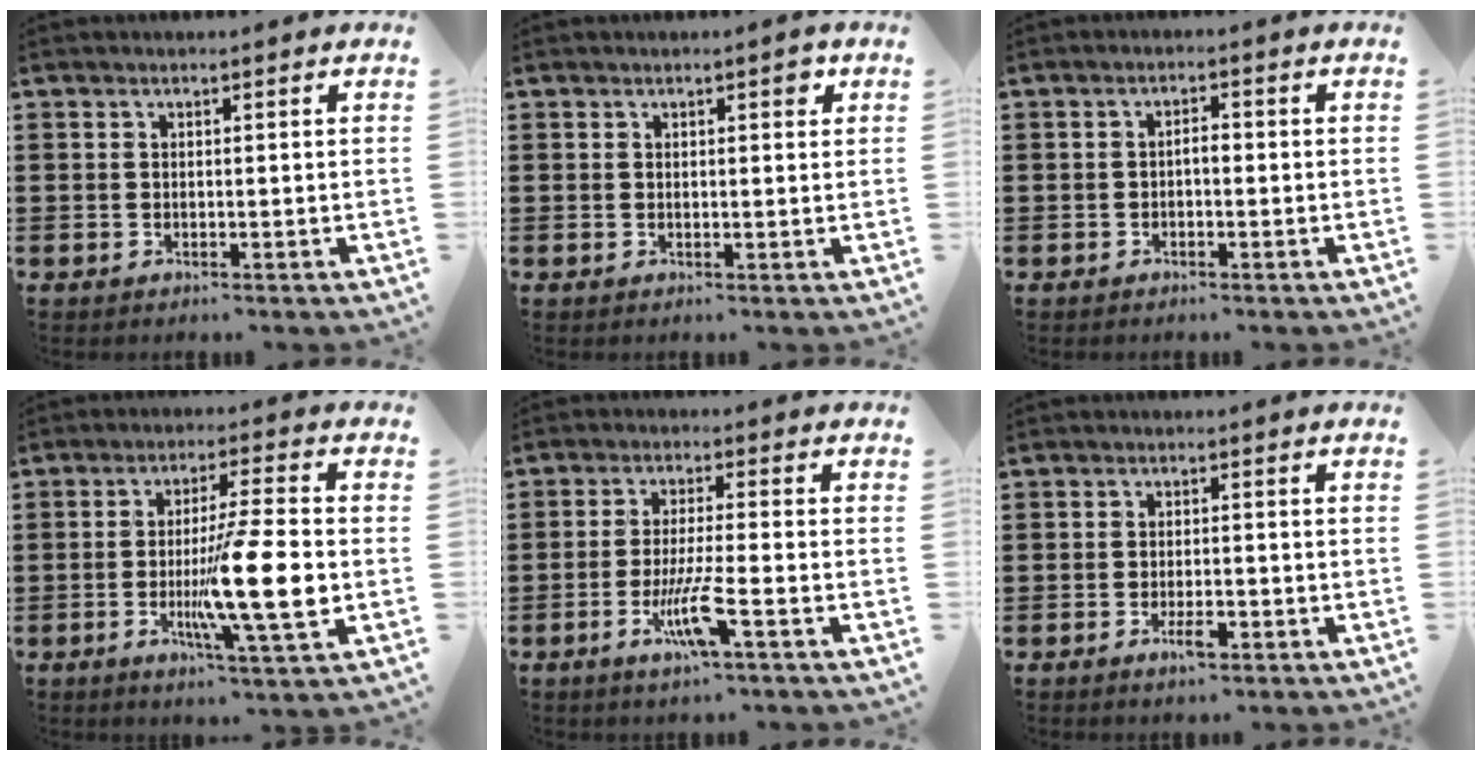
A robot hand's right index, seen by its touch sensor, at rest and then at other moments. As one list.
[{"total": 1.5, "force": [0.8, 0.7, 1.1], "torque": [-0.014, 0.003, 0.012]}, {"total": 1.6, "force": [-0.6, 0.6, 1.4], "torque": [-0.028, 0.001, -0.012]}, {"total": 12.6, "force": [-2.4, 1.1, 12.4], "torque": [-0.224, -0.021, -0.048]}, {"total": 7.0, "force": [-3.1, 0.3, 6.3], "torque": [-0.129, -0.017, -0.059]}, {"total": 3.0, "force": [-1.5, 0.9, 2.4], "torque": [-0.048, -0.002, -0.029]}]